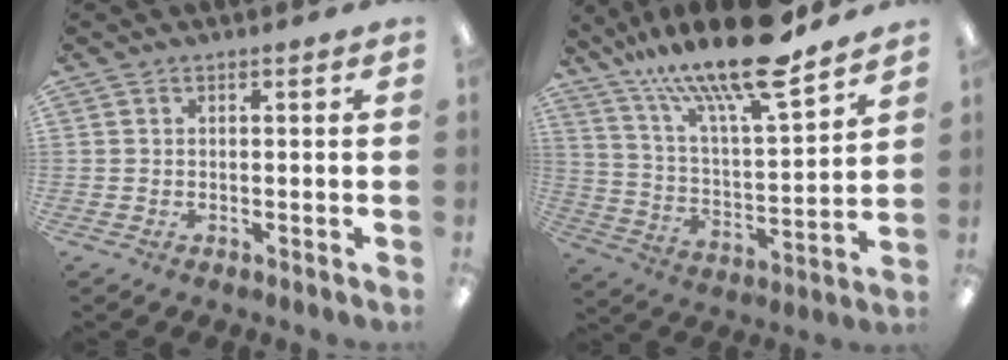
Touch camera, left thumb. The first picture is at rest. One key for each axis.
{"total": 20.8, "fx": 16.6, "fy": 4.7, "fz": 11.7, "tx": -0.199, "ty": -0.118, "tz": 0.280}